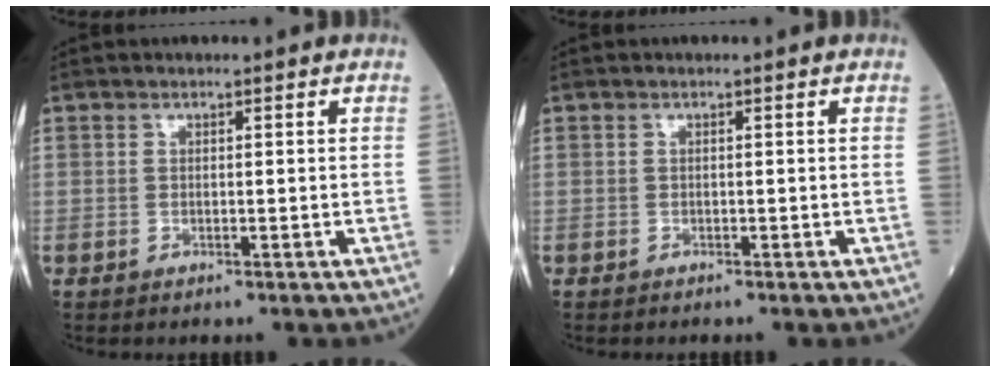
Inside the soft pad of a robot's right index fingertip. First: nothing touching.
{"total": 0.0}